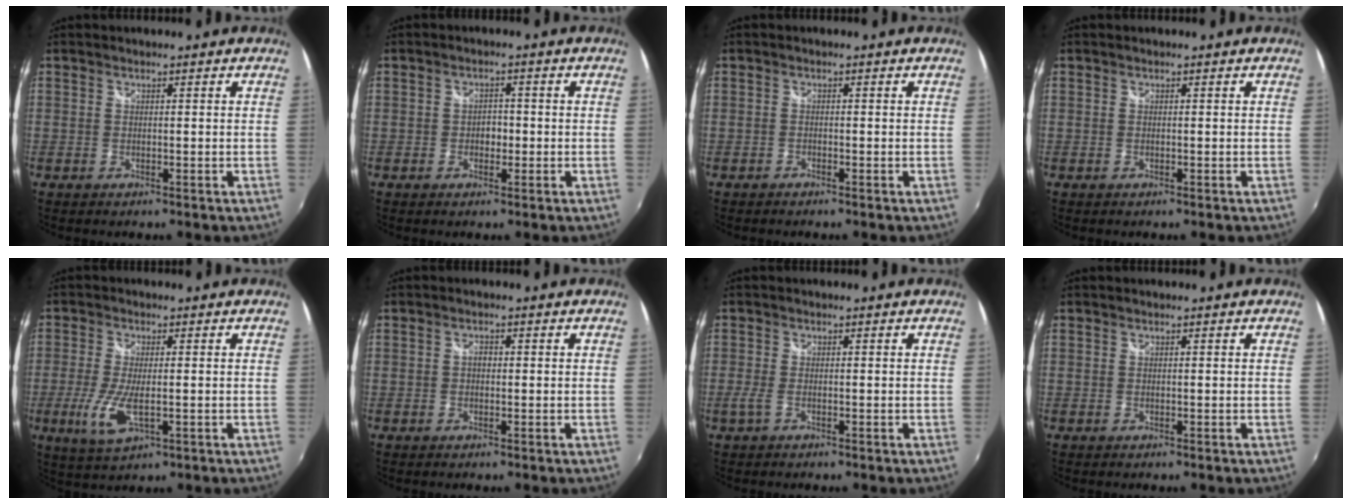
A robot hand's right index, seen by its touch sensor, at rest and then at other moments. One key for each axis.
{"total": 2.1, "fx": -0.4, "fy": 1.7, "fz": 1.2, "tx": -0.017, "ty": 0.008, "tz": -0.007}
{"total": 0.6, "fx": -0.6, "fy": 0.2, "fz": 0.1, "tx": -0.005, "ty": -0.002, "tz": -0.014}
{"total": 0.0}
{"total": 7.7, "fx": -2.0, "fy": 2.5, "fz": 7.0, "tx": -0.153, "ty": -0.014, "tz": -0.036}
{"total": 1.1, "fx": -0.1, "fy": 0.9, "fz": 0.7, "tx": -0.012, "ty": 0.004, "tz": -0.005}
{"total": 1.9, "fx": -0.9, "fy": 0.7, "fz": 1.5, "tx": -0.035, "ty": -0.004, "tz": -0.019}
{"total": 0.0}